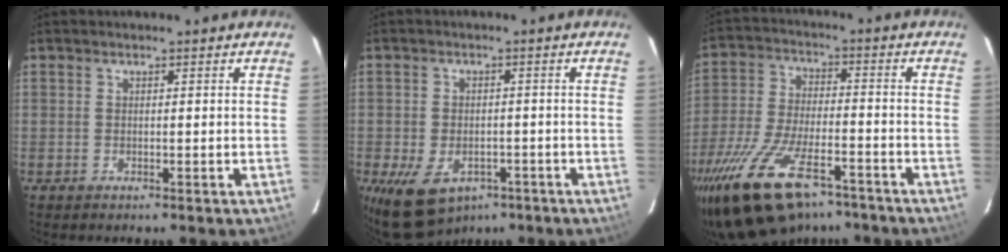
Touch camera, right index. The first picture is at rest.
{"total": 10.6, "force": [-5.8, 6.9, 5.5], "torque": [-0.126, -0.015, -0.077]}
{"total": 21.2, "force": [-14.7, 8.8, 12.6], "torque": [-0.259, -0.034, -0.249]}